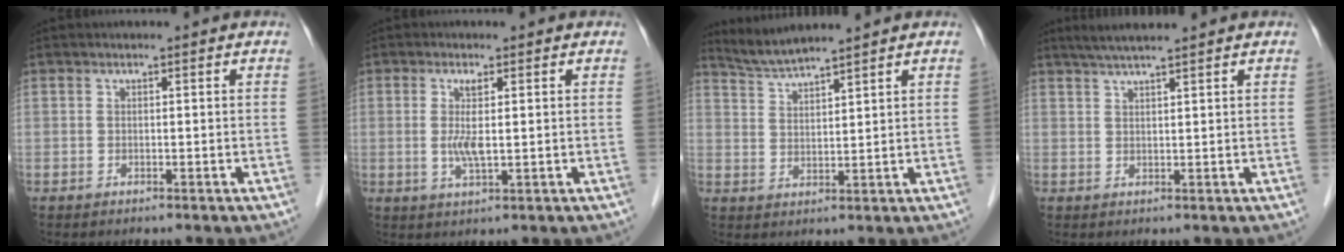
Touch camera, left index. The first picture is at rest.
{"total": 3.8, "force": [0.2, 0.4, 3.8], "torque": [-0.083, -0.005, 0.006]}
{"total": 5.0, "force": [4.7, -1.0, 1.2], "torque": [-0.034, 0.007, 0.098]}
{"total": 4.8, "force": [4.0, -0.4, 2.6], "torque": [-0.047, 0.020, 0.073]}